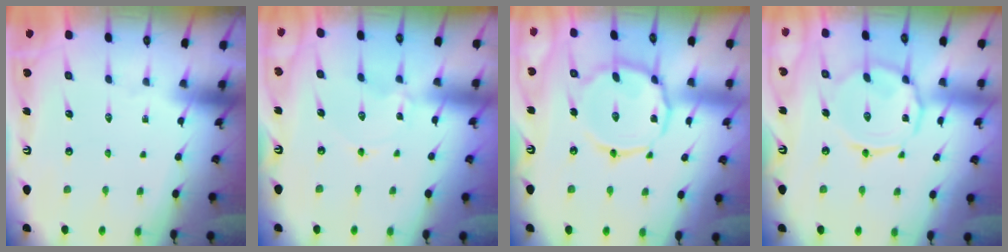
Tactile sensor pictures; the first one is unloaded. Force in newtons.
{"total": 1.0, "press": 1.0, "slide": 0.1}
{"total": 13.6, "press": 13.5, "slide": 1.1}
{"total": 10.5, "press": 10.4, "slide": 1.1}